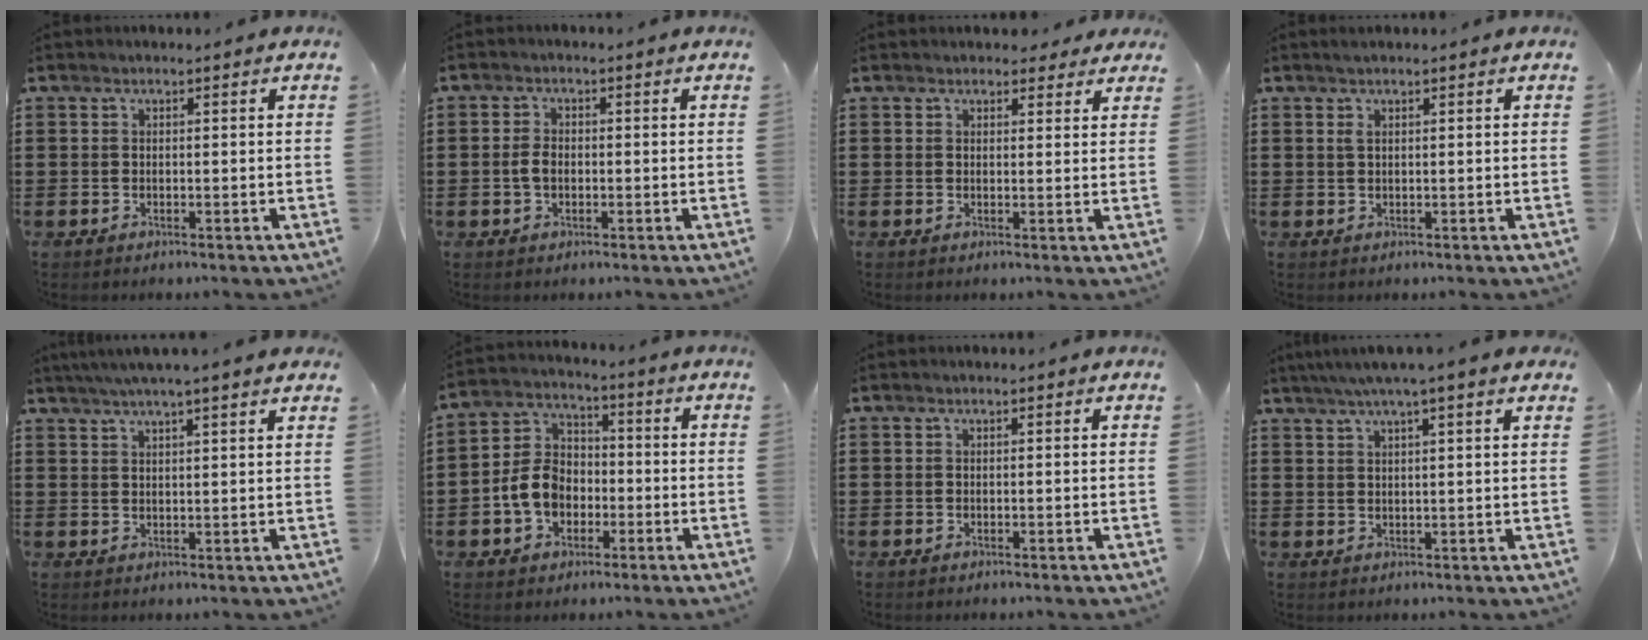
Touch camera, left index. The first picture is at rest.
{"total": 2.5, "force": [-0.3, 1.5, 2.0], "torque": [-0.055, -0.001, -0.011]}
{"total": 2.3, "force": [2.0, 0.9, 0.5], "torque": [-0.007, 0.000, 0.036]}
{"total": 1.3, "force": [0.6, 0.2, 1.1], "torque": [-0.023, 0.003, 0.010]}
{"total": 3.7, "force": [3.1, -0.5, 2.0], "torque": [-0.047, -0.005, 0.055]}
{"total": 8.0, "force": [-2.5, 6.1, 4.6], "torque": [-0.120, 0.015, -0.054]}
{"total": 0.0}
{"total": 3.8, "force": [2.7, -0.3, 2.7], "torque": [-0.060, 0.001, 0.047]}